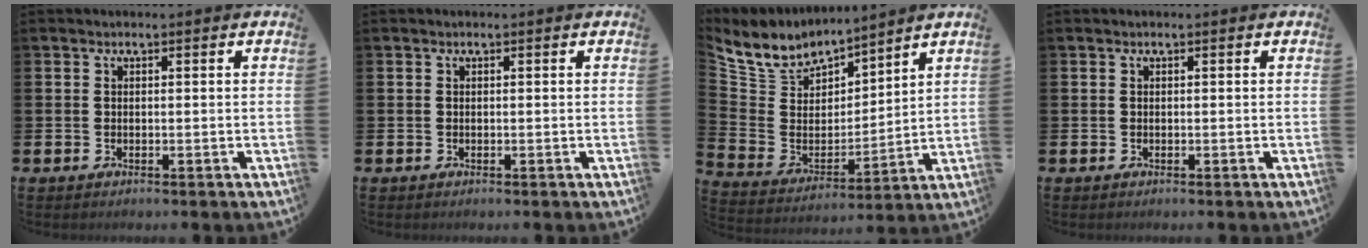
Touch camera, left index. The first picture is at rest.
{"total": 0.0}
{"total": 7.5, "force": [6.9, 2.8, 0.5], "torque": [-0.062, -0.058, 0.125]}
{"total": 0.0}